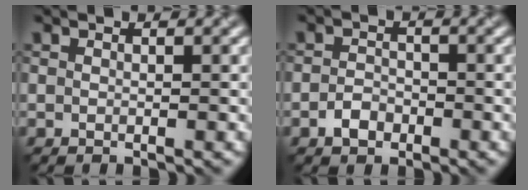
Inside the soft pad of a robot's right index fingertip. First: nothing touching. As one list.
[{"total": 1.6, "force": [-0.9, 1.1, 0.7], "torque": [-0.011, 0.008, -0.019]}]